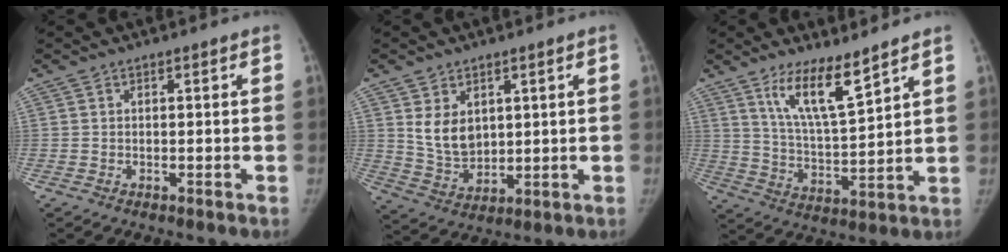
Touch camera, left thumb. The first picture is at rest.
{"total": 7.7, "force": [2.6, 5.4, 4.8], "torque": [-0.064, -0.024, 0.067]}
{"total": 10.5, "force": [7.3, 1.9, 7.4], "torque": [-0.125, -0.061, 0.145]}